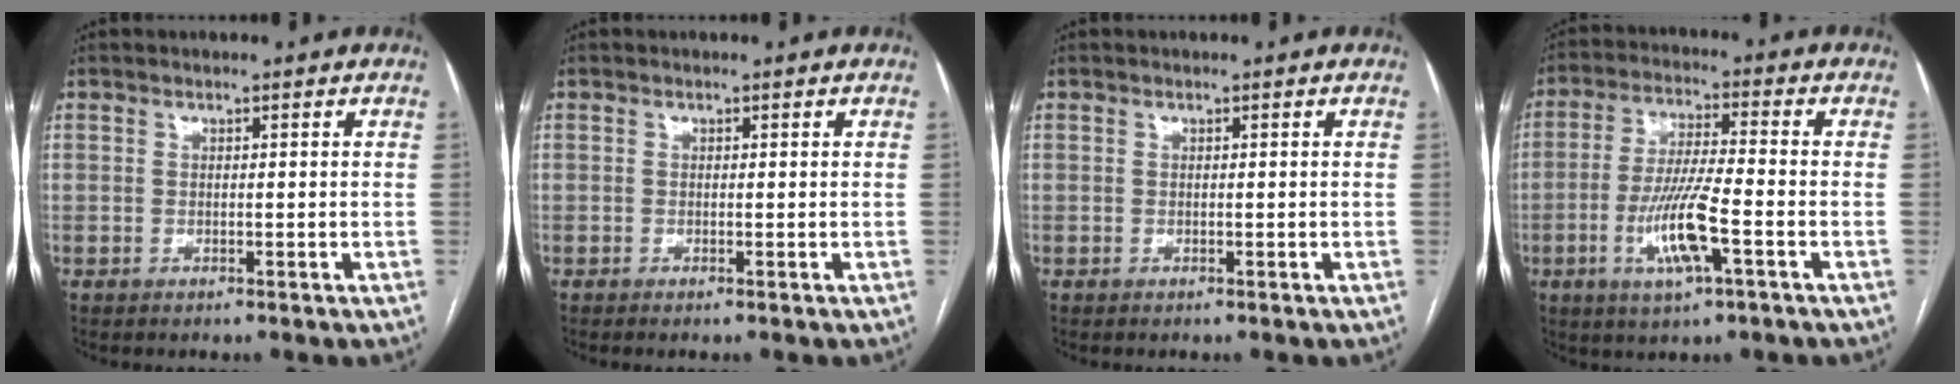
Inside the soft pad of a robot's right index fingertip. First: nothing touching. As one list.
[{"total": 0.0}, {"total": 0.0}, {"total": 9.9, "force": [-3.5, 1.1, 9.2], "torque": [-0.182, -0.008, -0.064]}]